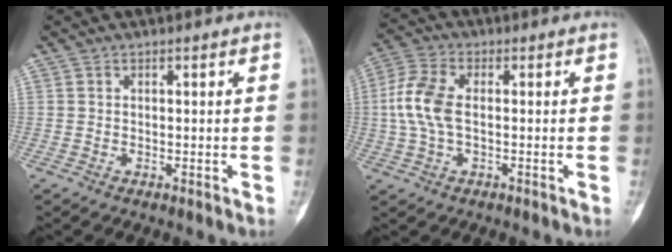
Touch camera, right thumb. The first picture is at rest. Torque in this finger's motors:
{"motor_torque": [1.26, 0.90, 0.98, -0.61, 0.27]}